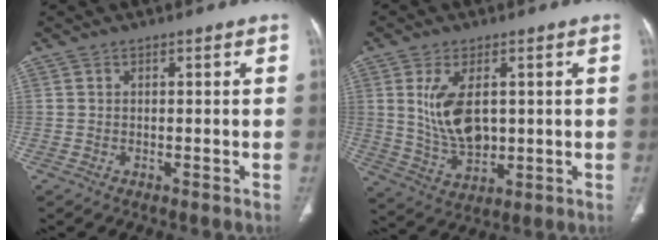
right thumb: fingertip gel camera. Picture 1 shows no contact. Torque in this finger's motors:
{"motor_torque": [-0.35, 0.79, 0.67, 0.91, 0.13]}